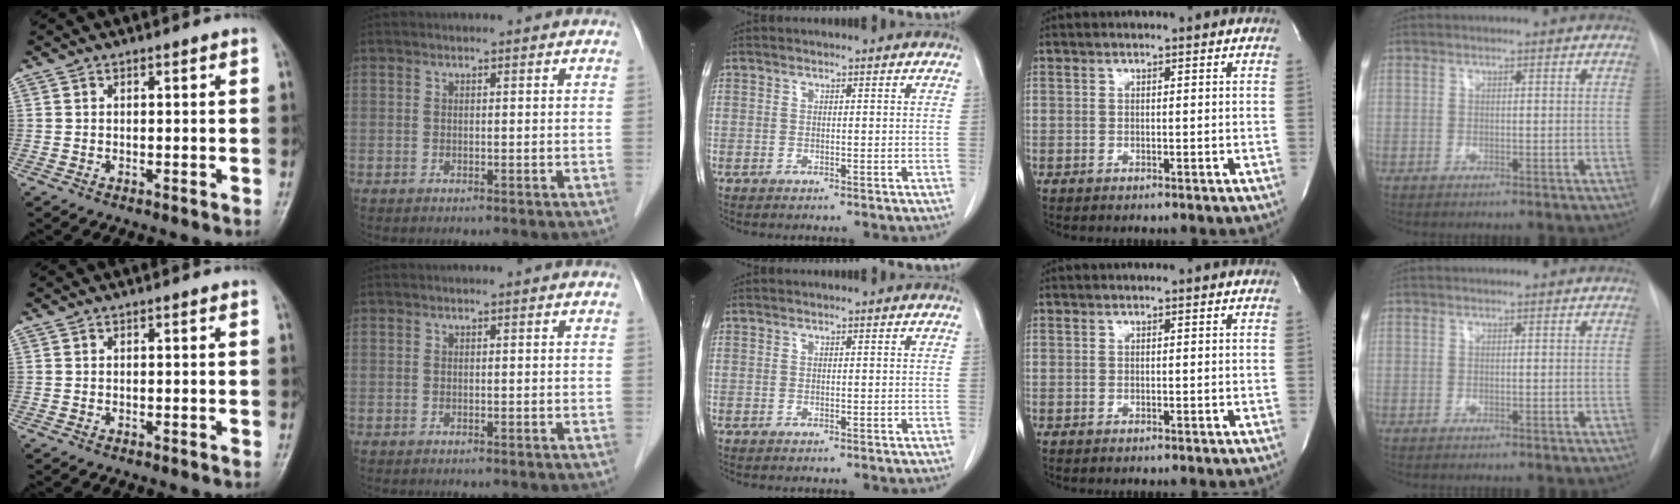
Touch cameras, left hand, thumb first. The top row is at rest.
{}